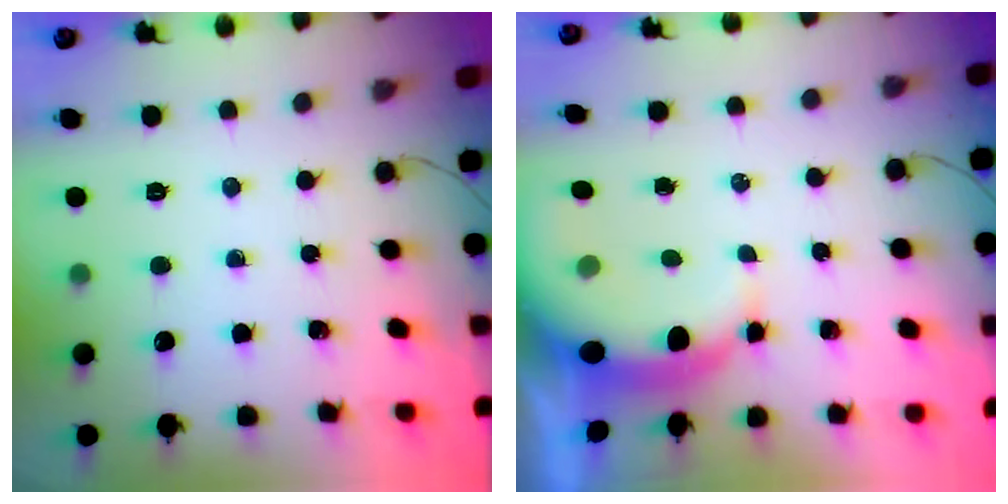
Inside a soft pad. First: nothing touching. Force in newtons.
{"total": 7.5, "press": 7.4, "slide": 1.3}